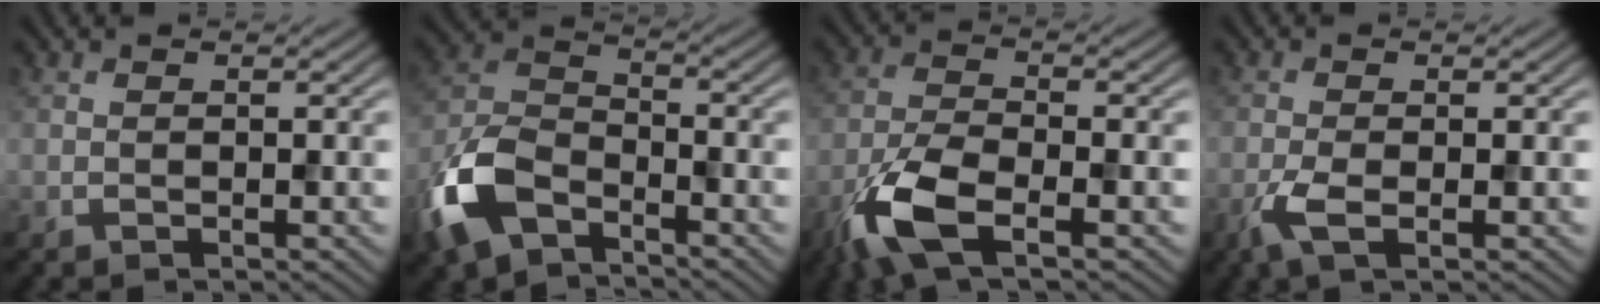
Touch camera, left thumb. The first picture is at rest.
{"total": 10.3, "force": [-6.1, 5.3, 6.3], "torque": [-0.151, -0.009, -0.139]}
{"total": 8.1, "force": [-4.3, 2.8, 6.3], "torque": [-0.142, -0.006, -0.100]}
{"total": 3.4, "force": [-1.5, 1.1, 2.9], "torque": [-0.069, -0.004, -0.034]}